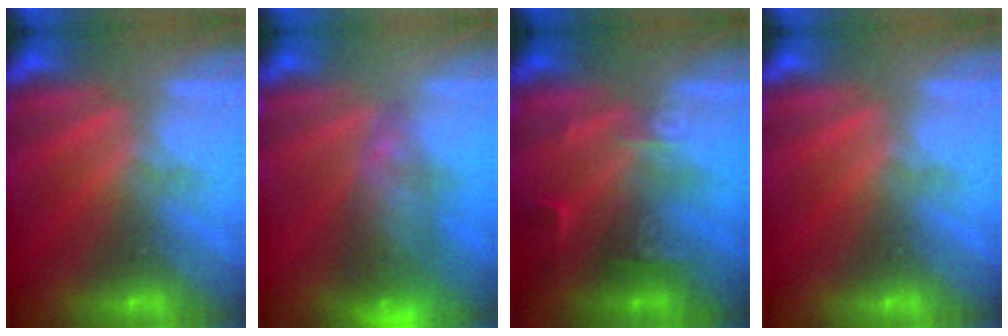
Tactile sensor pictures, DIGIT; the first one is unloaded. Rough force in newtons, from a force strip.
{"total": 7.4}
{"total": 2.5}
{"total": 0.0}